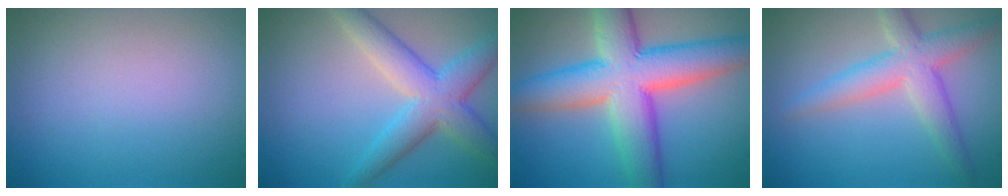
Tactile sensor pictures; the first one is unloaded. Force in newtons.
{"total": 5.9, "press": 5.9, "slide": 0.1}
{"total": 10.8, "press": 10.8, "slide": 0.5}
{"total": 4.6, "press": 4.6, "slide": 0.0}